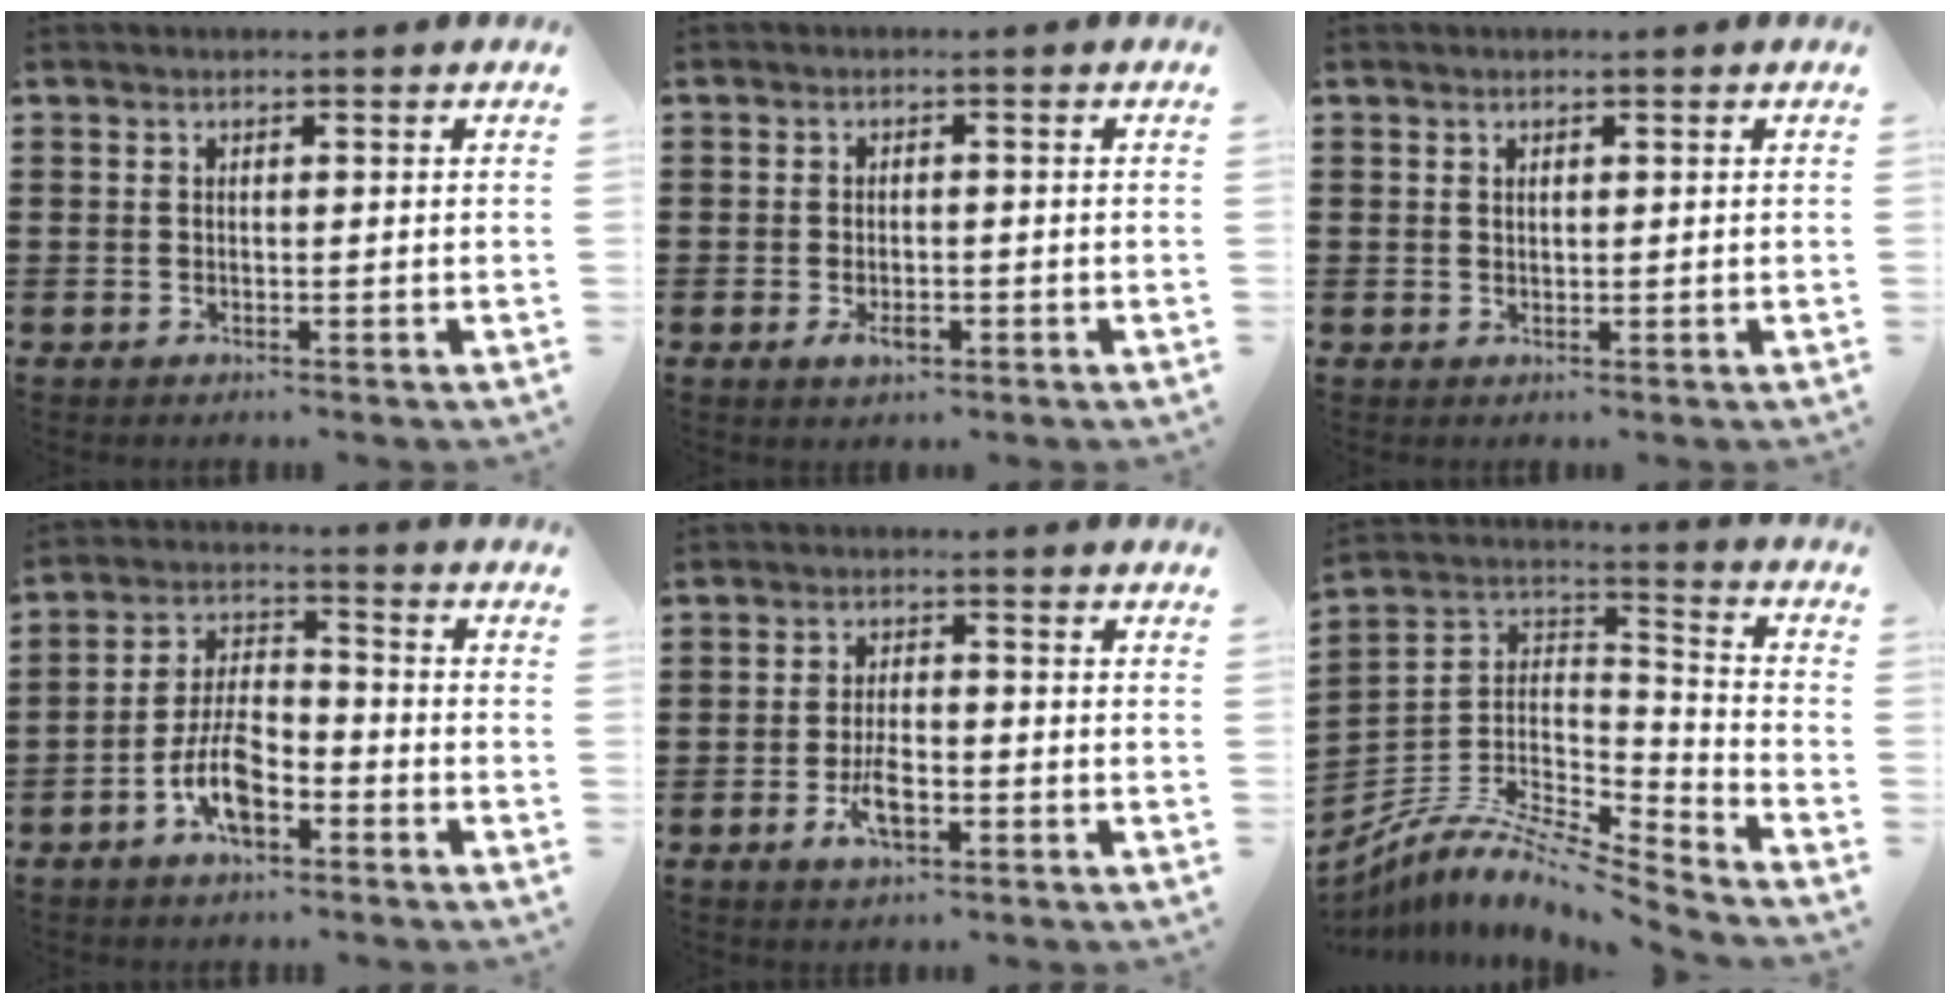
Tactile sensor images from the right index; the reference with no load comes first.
{"total": 2.5, "force": [-0.9, 1.2, 2.0], "torque": [-0.037, -0.001, -0.015]}
{"total": 0.7, "force": [0.4, 0.5, 0.3], "torque": [-0.008, 0.003, 0.008]}
{"total": 7.9, "force": [-3.9, 3.3, 6.0], "torque": [-0.139, -0.001, -0.075]}
{"total": 4.9, "force": [-1.9, 2.0, 4.0], "torque": [-0.087, -0.001, -0.039]}
{"total": 7.6, "force": [-6.5, 1.9, 3.4], "torque": [-0.079, -0.006, -0.132]}